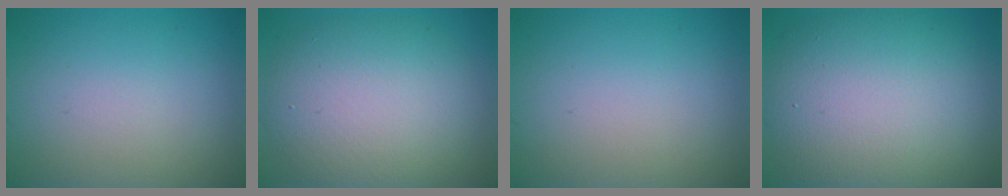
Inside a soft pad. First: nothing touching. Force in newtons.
{"total": 9.0, "press": 9.0, "slide": 0.2}
{"total": 0.0}
{"total": 12.0, "press": 11.9, "slide": 0.6}